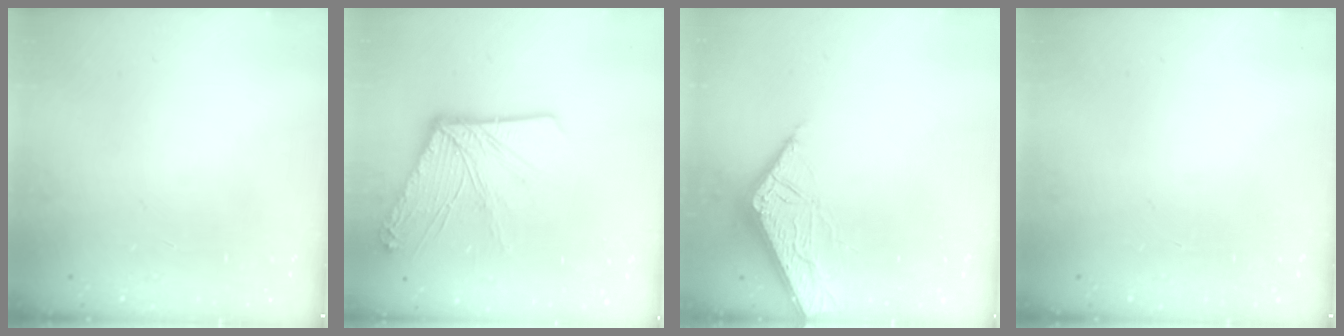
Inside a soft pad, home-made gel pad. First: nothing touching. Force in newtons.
{"total": 12.8, "press": 12.7, "slide": 1.4}
{"total": 7.0, "press": 6.9, "slide": 0.4}
{"total": 0.0}